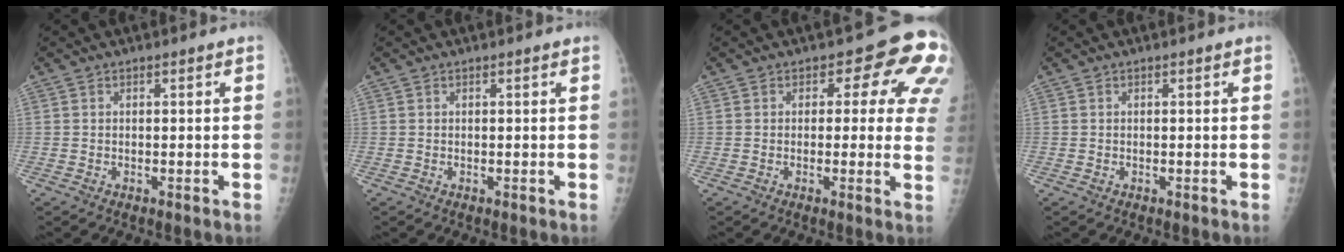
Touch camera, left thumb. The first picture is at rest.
{"total": 0.0}
{"total": 11.0, "force": [3.4, 6.1, 8.5], "torque": [-0.045, -0.007, 0.022]}
{"total": 0.0}